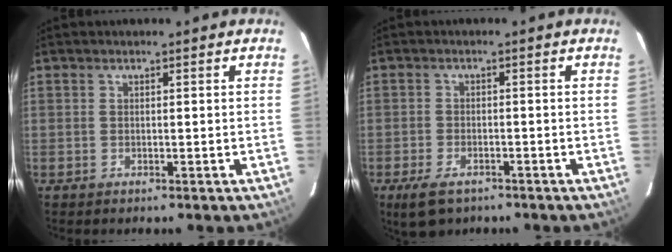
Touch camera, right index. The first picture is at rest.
{"total": 6.0, "force": [-4.0, 3.1, 3.3], "torque": [-0.085, -0.016, -0.069]}